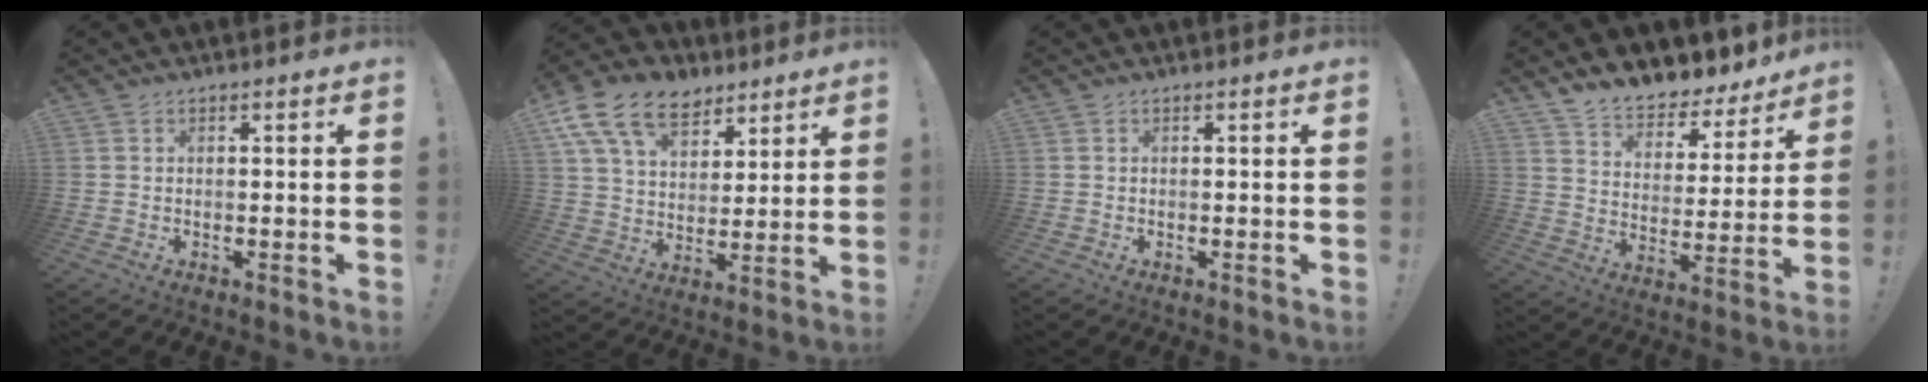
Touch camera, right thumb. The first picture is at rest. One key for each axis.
{"total": 17.0, "fx": 9.5, "fy": 11.0, "fz": 8.7, "tx": -0.152, "ty": -0.044, "tz": 0.180}
{"total": 0.0}
{"total": 9.2, "fx": 8.7, "fy": 2.8, "fz": 1.5, "tx": -0.037, "ty": -0.082, "tz": 0.156}